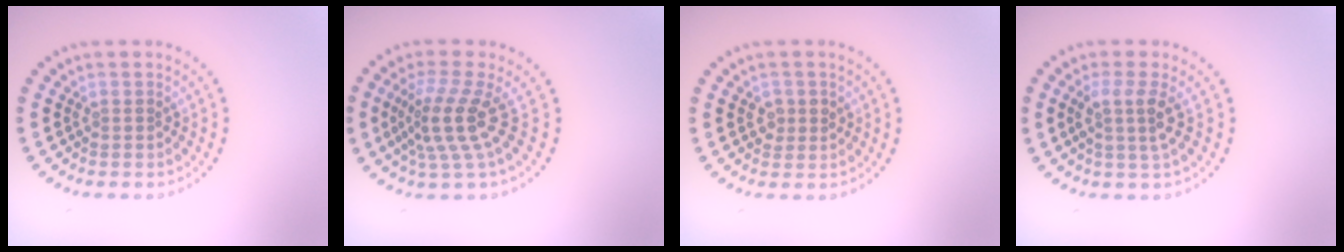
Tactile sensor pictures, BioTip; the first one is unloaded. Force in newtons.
{"total": 4.0, "press": 2.7, "slide": 2.9}
{"total": 1.5, "press": 1.5, "slide": 0.3}
{"total": 2.5, "press": 1.9, "slide": 1.5}